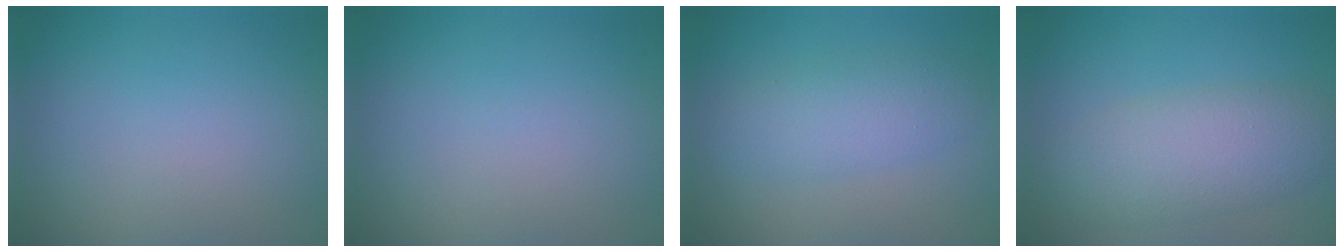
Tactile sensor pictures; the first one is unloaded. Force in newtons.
{"total": 0.0}
{"total": 3.8, "press": 3.8, "slide": 0.1}
{"total": 5.2, "press": 5.2, "slide": 0.1}